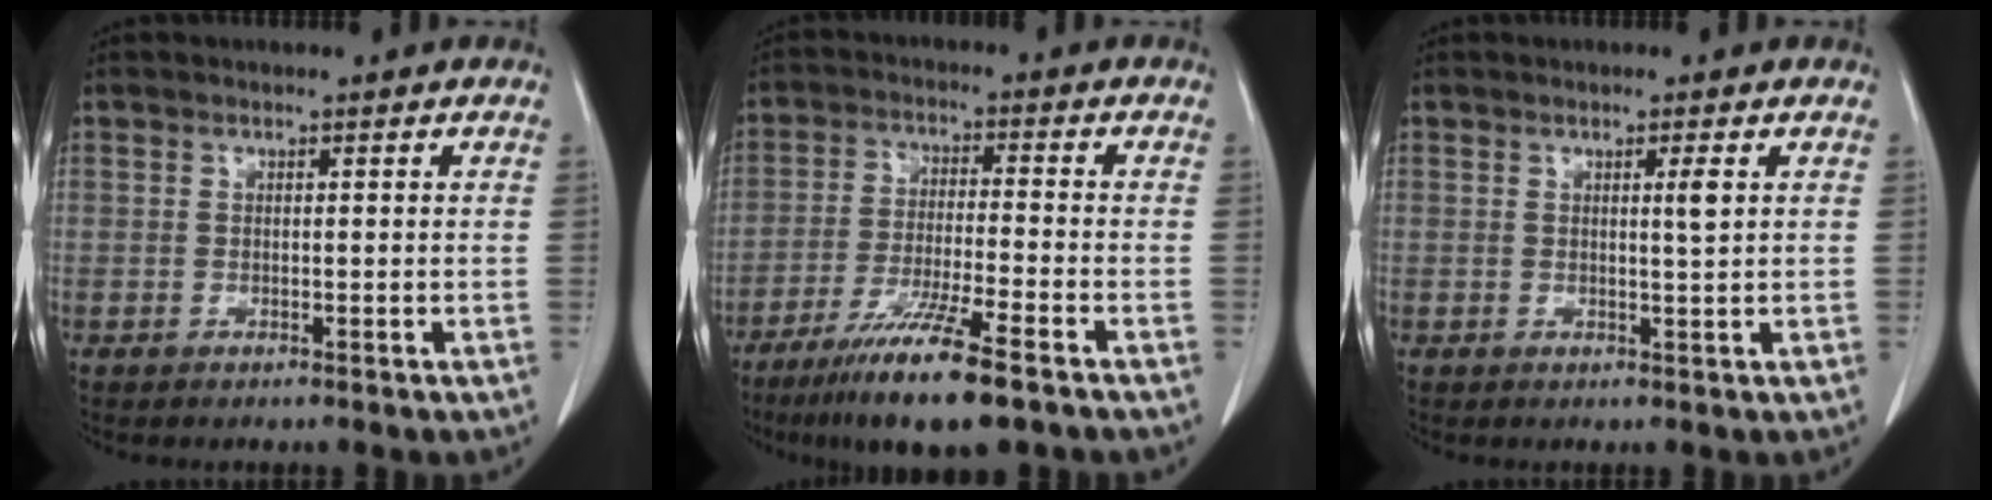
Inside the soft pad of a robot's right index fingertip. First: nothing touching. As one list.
[{"total": 11.6, "force": [-7.7, 0.3, 8.7], "torque": [-0.159, -0.034, -0.133]}, {"total": 1.8, "force": [0.5, -0.2, 1.7], "torque": [-0.029, -0.002, 0.009]}]